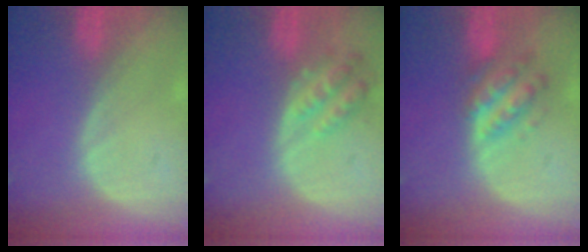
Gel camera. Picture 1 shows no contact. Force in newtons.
{"total": 5.6, "press": 5.1, "slide": 2.2}
{"total": 5.5, "press": 5.5, "slide": 0.2}